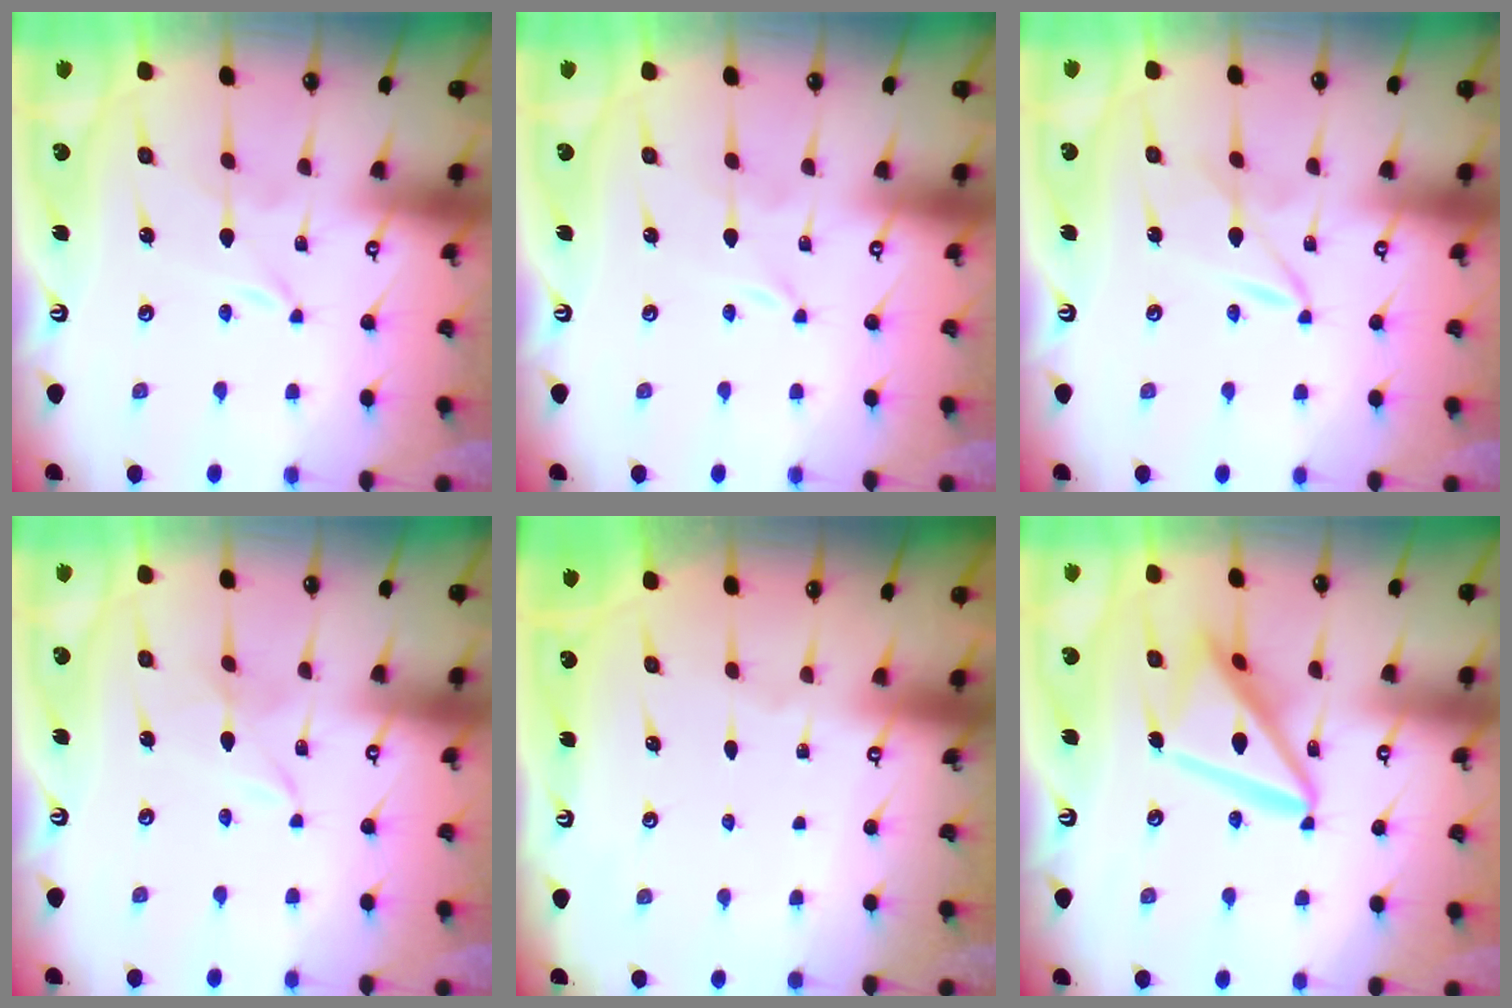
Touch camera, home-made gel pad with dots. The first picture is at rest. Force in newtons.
{"total": 0.0}
{"total": 2.1, "press": 2.1, "slide": 0.3}
{"total": 1.2, "press": 1.1, "slide": 0.2}
{"total": 0.0}
{"total": 14.6, "press": 14.6, "slide": 1.6}